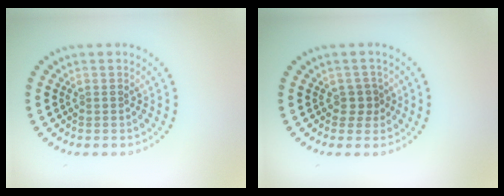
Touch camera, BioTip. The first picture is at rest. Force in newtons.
{"total": 1.6, "press": 1.4, "slide": 0.9}